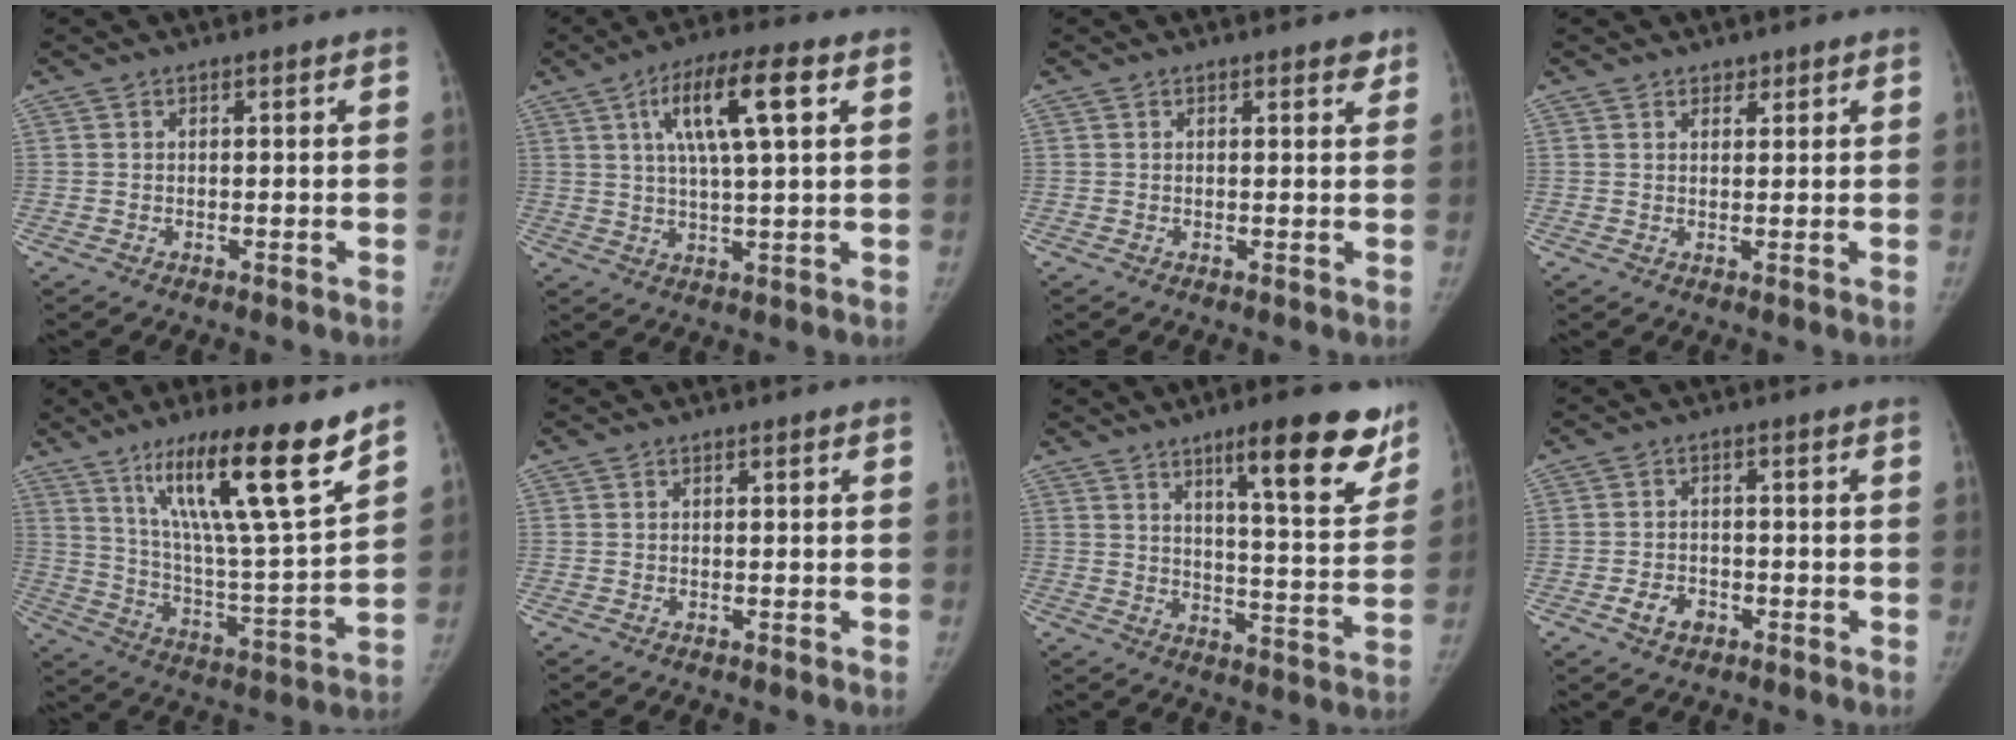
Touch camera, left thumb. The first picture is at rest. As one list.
[{"total": 12.2, "force": [4.4, 2.7, 11.1], "torque": [-0.198, 0.002, 0.073]}, {"total": 1.7, "force": [1.2, 0.7, 1.0], "torque": [-0.001, -0.005, 0.012]}, {"total": 1.5, "force": [1.1, 0.9, 0.2], "torque": [0.013, -0.007, 0.014]}, {"total": 21.9, "force": [14.0, 2.3, 16.7], "torque": [-0.252, -0.067, 0.239]}, {"total": 0.0}, {"total": 16.5, "force": [10.4, 3.6, 12.3], "torque": [-0.128, -0.061, 0.149]}, {"total": 4.0, "force": [-2.0, 2.8, 2.0], "torque": [-0.026, 0.016, -0.030]}]